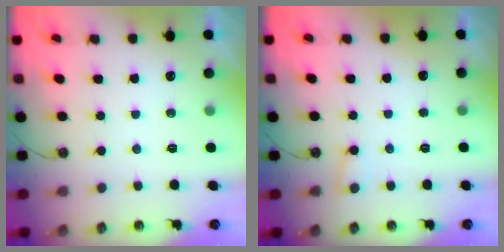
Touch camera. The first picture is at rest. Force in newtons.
{"total": 4.3, "press": 4.3, "slide": 0.4}